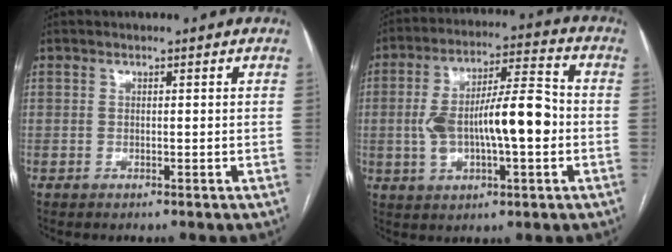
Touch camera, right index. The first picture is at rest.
{"total": 13.5, "force": [-1.4, 3.5, 13.0], "torque": [-0.236, 0.026, -0.019]}